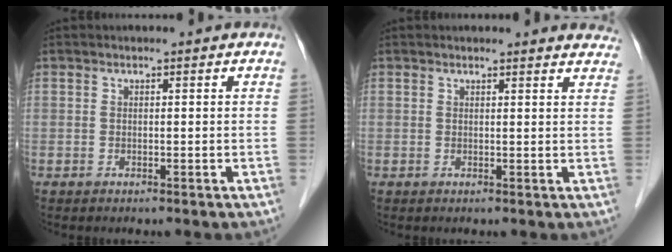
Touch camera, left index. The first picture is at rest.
{"total": 5.8, "force": [5.7, 1.1, 0.6], "torque": [0.016, -0.012, 0.033]}